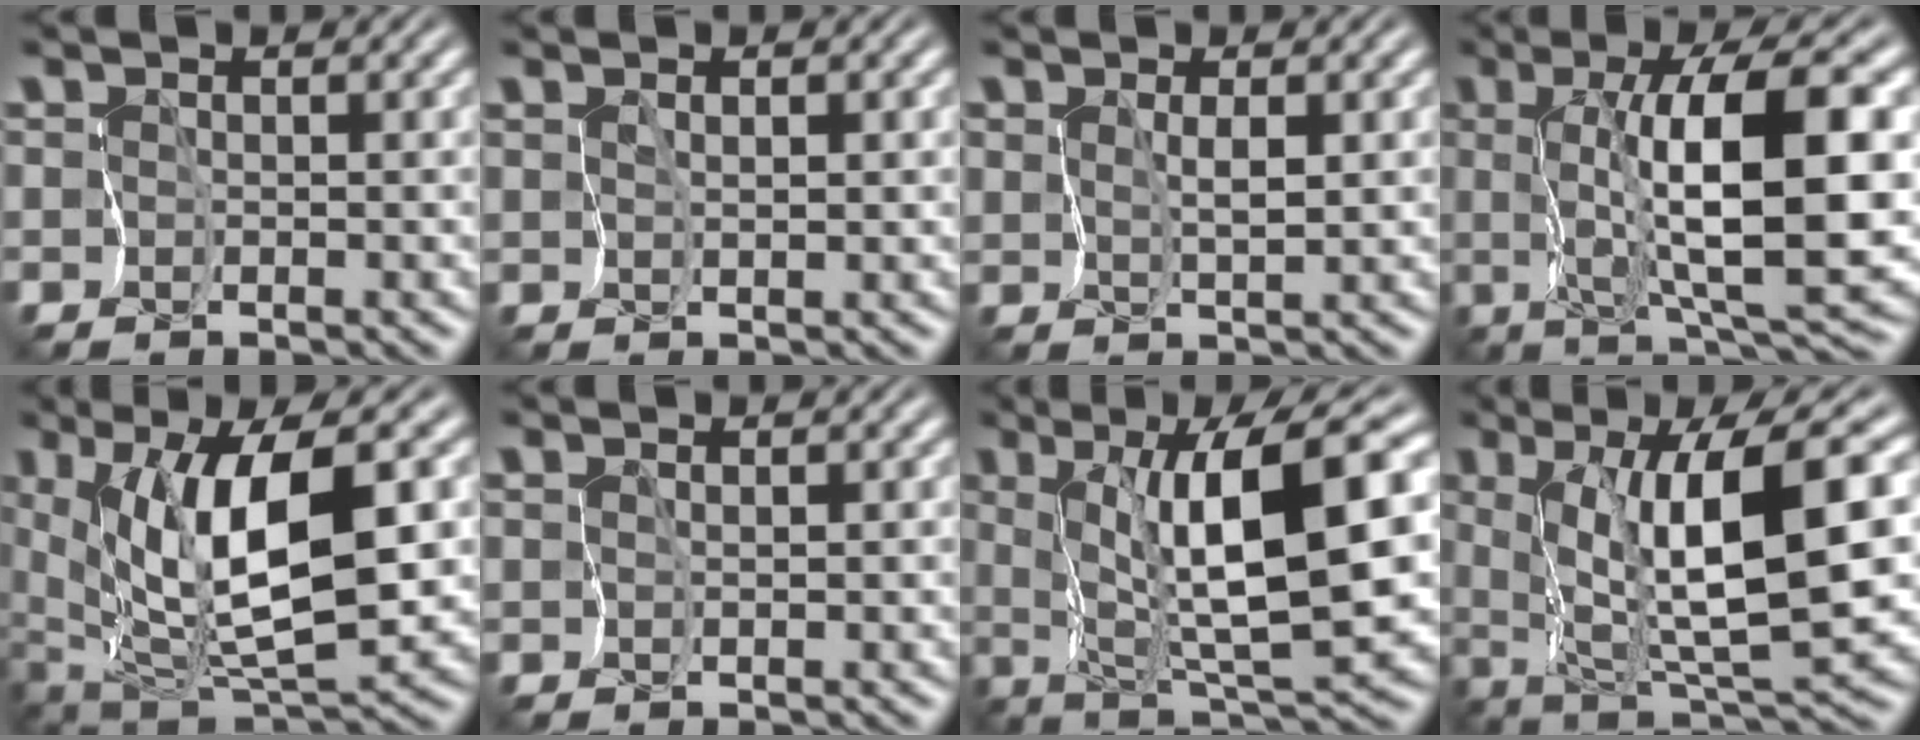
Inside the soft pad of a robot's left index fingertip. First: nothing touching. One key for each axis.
{"total": 1.0, "fx": 0.6, "fy": 0.2, "fz": 0.8, "tx": -0.012, "ty": 0.000, "tz": 0.018}
{"total": 1.8, "fx": 1.0, "fy": 0.4, "fz": 1.4, "tx": -0.029, "ty": -0.001, "tz": 0.027}
{"total": 11.8, "fx": 1.8, "fy": 2.4, "fz": 11.4, "tx": -0.163, "ty": 0.009, "tz": 0.035}
{"total": 10.3, "fx": 2.6, "fy": 3.5, "fz": 9.3, "tx": -0.160, "ty": -0.003, "tz": 0.051}
{"total": 0.6, "fx": 0.5, "fy": -0.1, "fz": 0.3, "tx": -0.005, "ty": 0.001, "tz": 0.014}
{"total": 11.6, "fx": 2.9, "fy": 2.4, "fz": 11.0, "tx": -0.167, "ty": 0.005, "tz": 0.059}
{"total": 11.2, "fx": 2.7, "fy": 2.2, "fz": 10.6, "tx": -0.168, "ty": -0.002, "tz": 0.058}